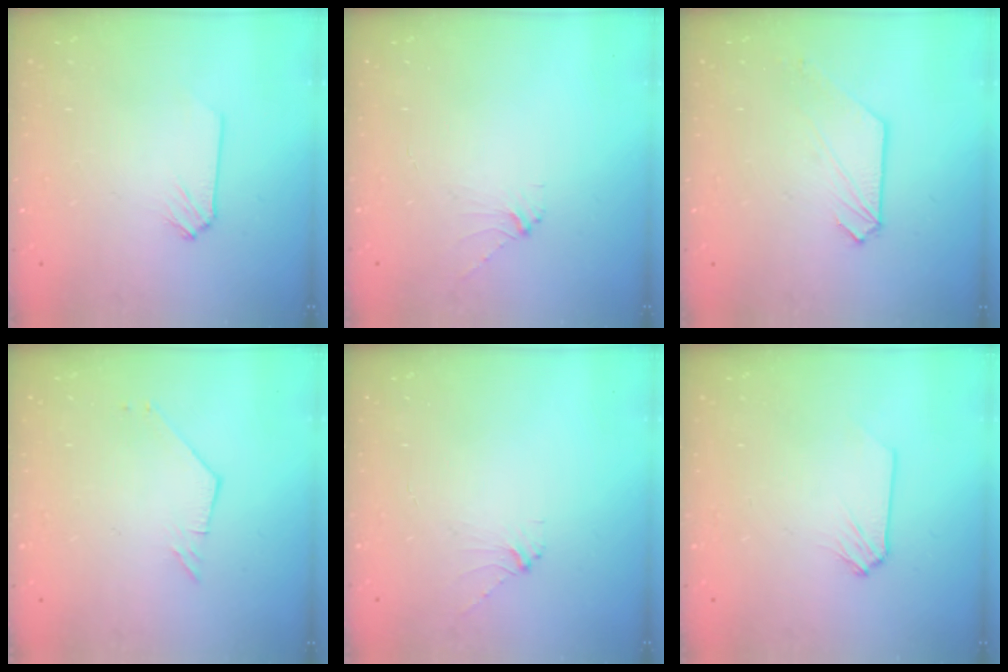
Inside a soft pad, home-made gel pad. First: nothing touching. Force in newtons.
{"total": 3.3, "press": 3.3, "slide": 0.6}
{"total": 1.1, "press": 1.1, "slide": 0.1}
{"total": 2.0, "press": 2.0, "slide": 0.1}
{"total": 3.3, "press": 3.3, "slide": 0.6}
{"total": 0.0}